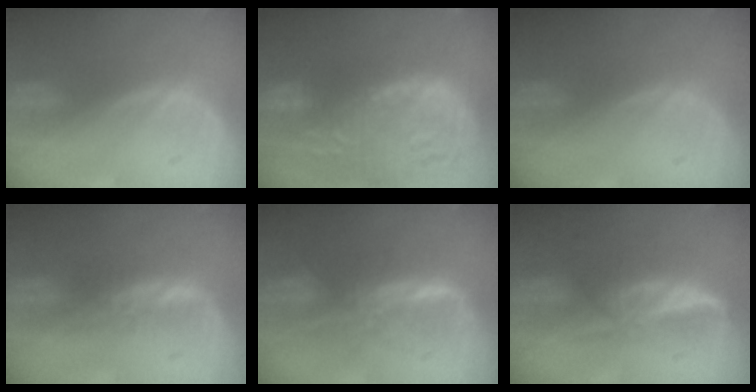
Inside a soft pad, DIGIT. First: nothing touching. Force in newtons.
{"total": 16.0, "press": 13.2, "slide": 9.0}
{"total": 0.0}
{"total": 2.3, "press": 2.2, "slide": 0.6}
{"total": 8.3, "press": 6.9, "slide": 4.5}
{"total": 6.0, "press": 5.5, "slide": 2.4}